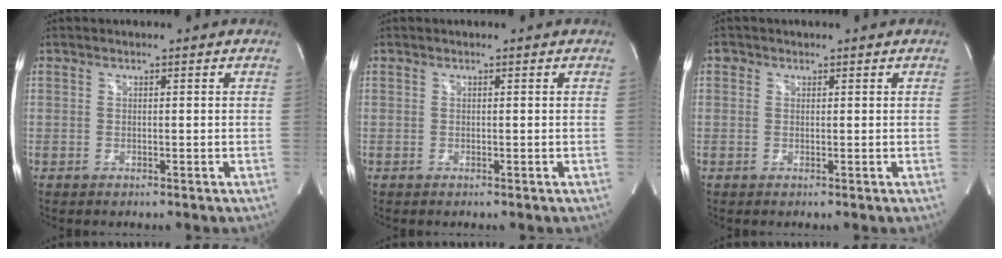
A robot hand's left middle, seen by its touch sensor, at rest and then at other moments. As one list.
[{"total": 0.0}, {"total": 0.9, "force": [0.4, 0.8, 0.1], "torque": [0.007, 0.003, 0.003]}]